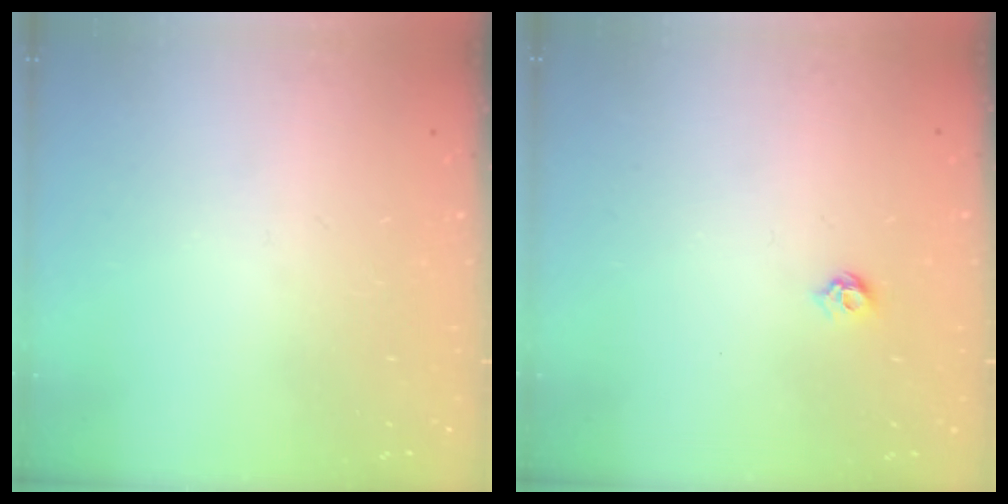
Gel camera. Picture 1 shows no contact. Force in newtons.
{"total": 4.4, "press": 4.3, "slide": 0.9}